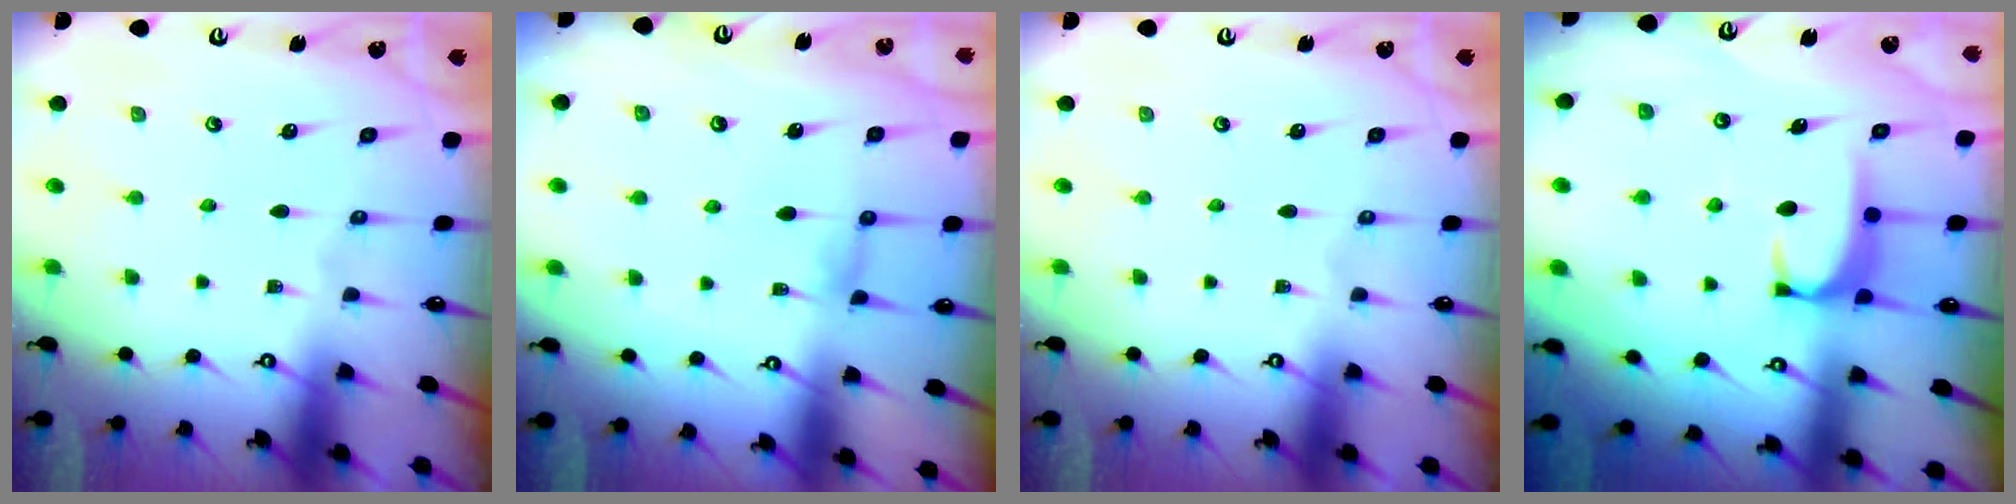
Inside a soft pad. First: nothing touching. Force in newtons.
{"total": 1.0, "press": 0.8, "slide": 0.7}
{"total": 0.0}
{"total": 1.9, "press": 1.9, "slide": 0.5}